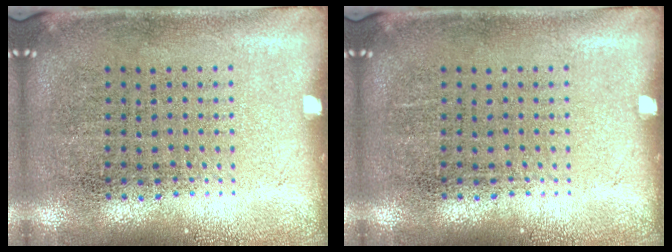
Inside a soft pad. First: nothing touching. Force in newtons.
{"total": 0.0}